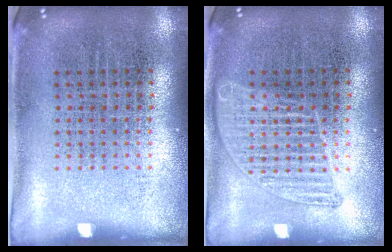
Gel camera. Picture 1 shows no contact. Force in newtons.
{"total": 1.8, "press": 1.8, "slide": 0.2}